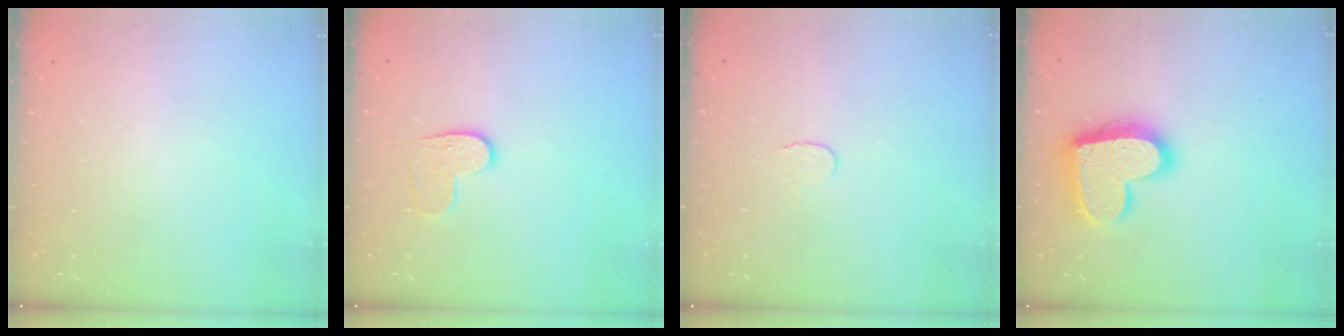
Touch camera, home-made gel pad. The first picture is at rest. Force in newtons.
{"total": 7.0, "press": 7.0, "slide": 0.2}
{"total": 3.6, "press": 3.6, "slide": 0.4}
{"total": 18.3, "press": 18.3, "slide": 1.2}